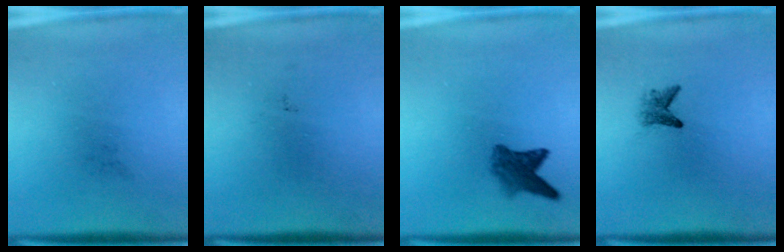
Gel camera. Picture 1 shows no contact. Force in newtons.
{"total": 0.0}
{"total": 3.8}
{"total": 2.0}